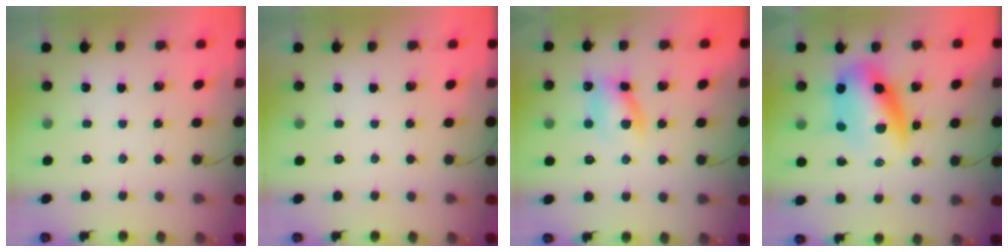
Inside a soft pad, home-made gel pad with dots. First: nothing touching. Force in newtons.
{"total": 0.0}
{"total": 9.3, "press": 9.2, "slide": 1.5}
{"total": 11.8, "press": 11.4, "slide": 3.1}